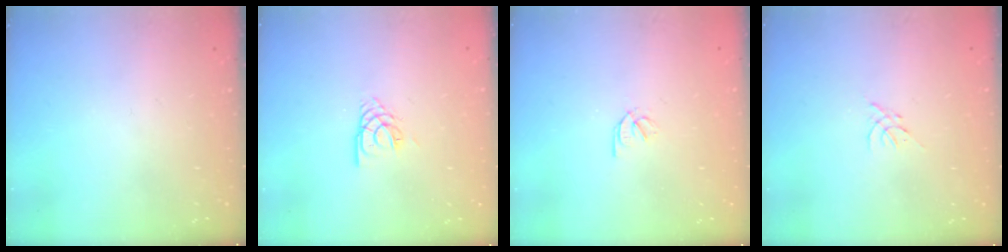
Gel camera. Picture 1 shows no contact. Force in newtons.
{"total": 3.7, "press": 3.7, "slide": 0.3}
{"total": 2.0, "press": 2.0, "slide": 0.3}
{"total": 0.0}